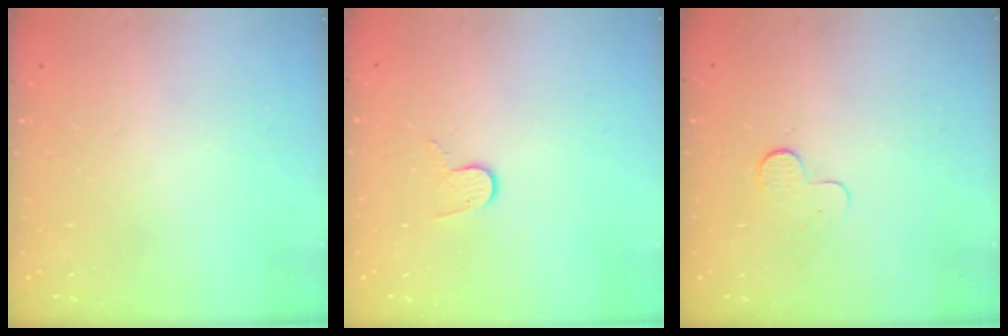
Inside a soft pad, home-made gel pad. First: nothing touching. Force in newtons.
{"total": 6.0, "press": 6.0, "slide": 0.2}
{"total": 3.9, "press": 3.9, "slide": 0.4}